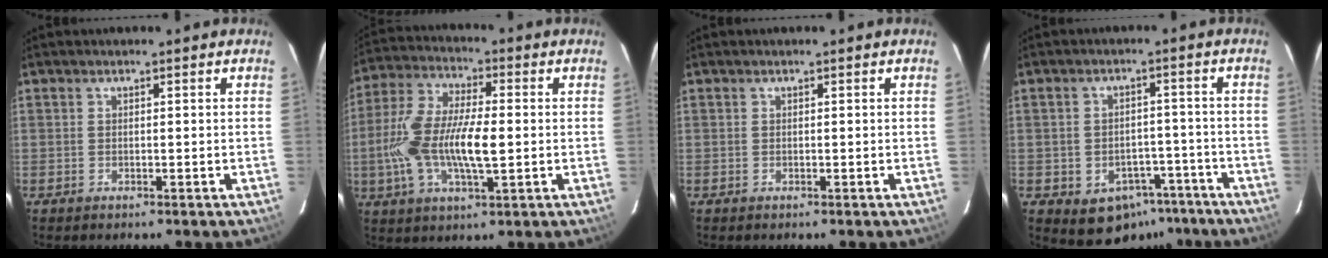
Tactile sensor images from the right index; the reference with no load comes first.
{"total": 15.1, "force": [-1.6, 5.5, 14.0], "torque": [-0.288, 0.003, -0.034]}
{"total": 0.0}
{"total": 9.6, "force": [-5.8, 7.0, 3.1], "torque": [-0.056, 0.031, -0.048]}